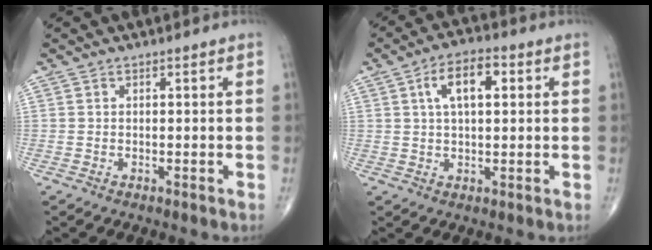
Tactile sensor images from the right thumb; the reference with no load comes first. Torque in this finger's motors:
{"motor_torque": [0.07, 2.07, 0.69, 0.17, 0.25]}